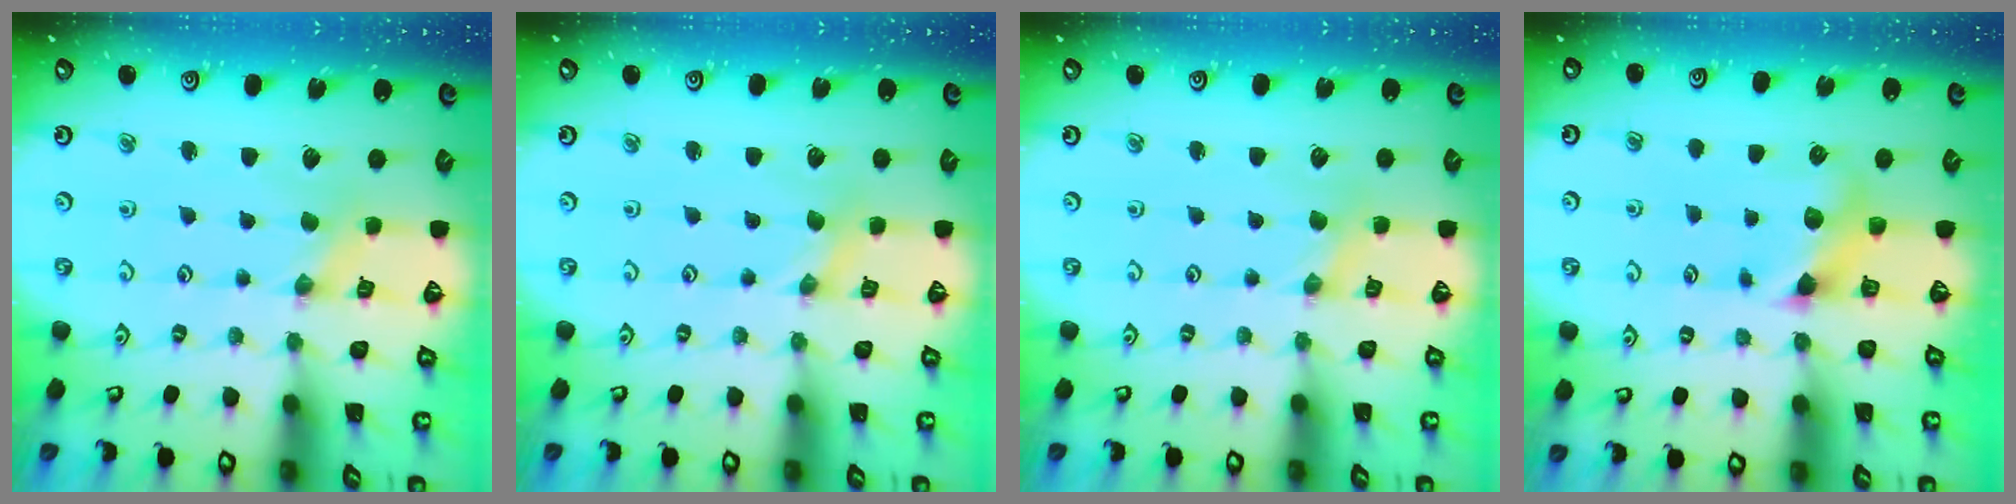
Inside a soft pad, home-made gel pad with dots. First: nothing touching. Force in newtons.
{"total": 0.0}
{"total": 1.1, "press": 1.1, "slide": 0.2}
{"total": 7.0, "press": 6.9, "slide": 0.7}